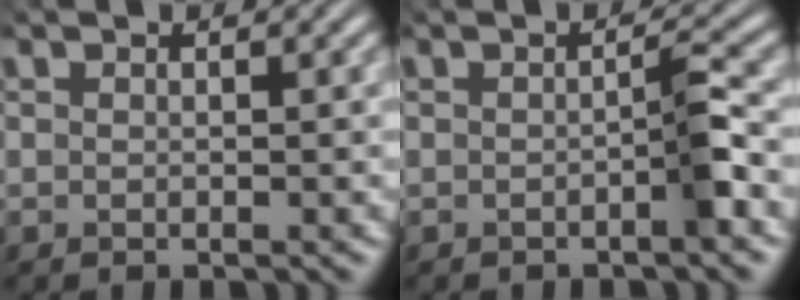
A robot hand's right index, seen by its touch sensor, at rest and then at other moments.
{"total": 1.7, "force": [-0.4, 0.0, 1.6], "torque": [-0.013, 0.009, -0.013]}